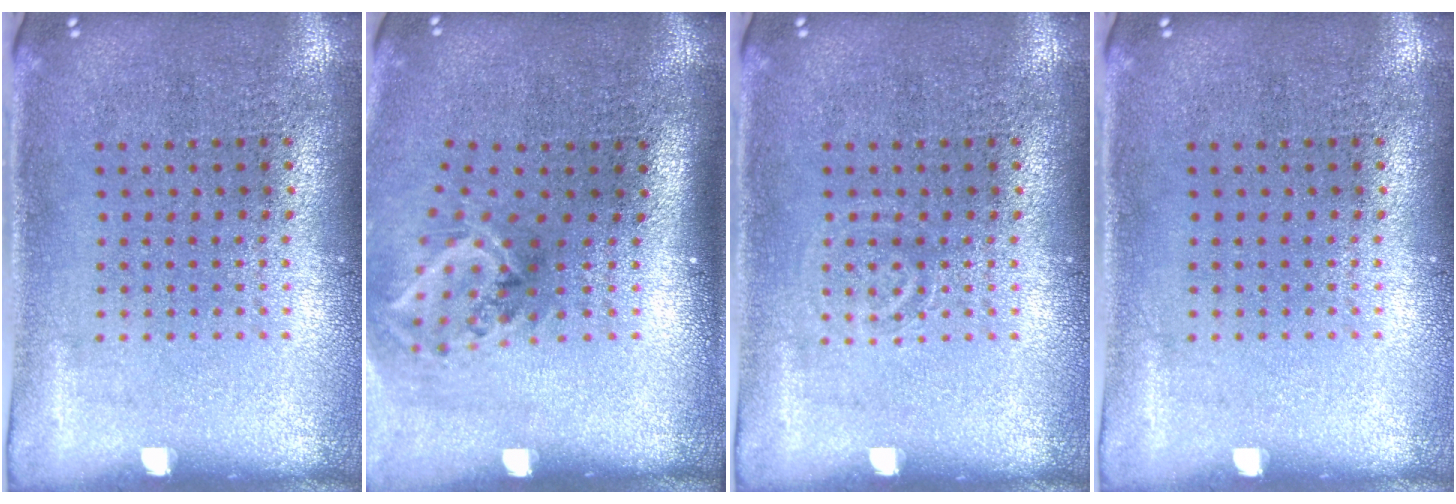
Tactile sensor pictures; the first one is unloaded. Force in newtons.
{"total": 2.0, "press": 1.3, "slide": 1.5}
{"total": 0.8, "press": 0.8, "slide": 0.2}
{"total": 0.0}